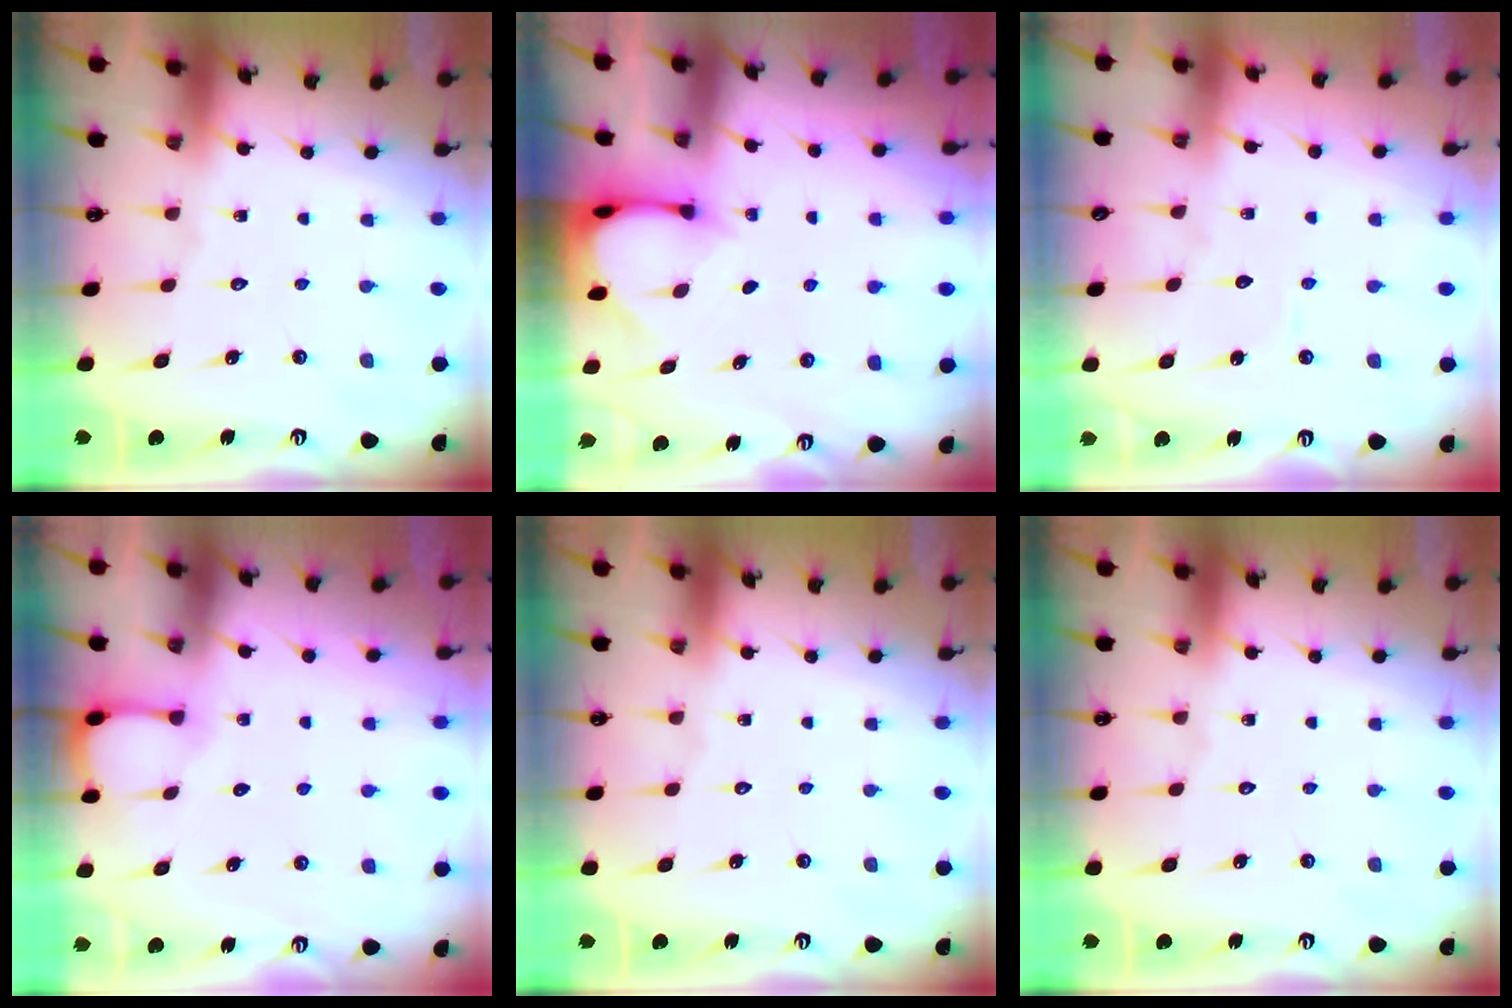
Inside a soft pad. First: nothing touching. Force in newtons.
{"total": 3.2, "press": 3.2, "slide": 0.2}
{"total": 3.4, "press": 3.4, "slide": 0.2}
{"total": 3.6, "press": 3.6, "slide": 0.3}
{"total": 0.0}
{"total": 0.0}